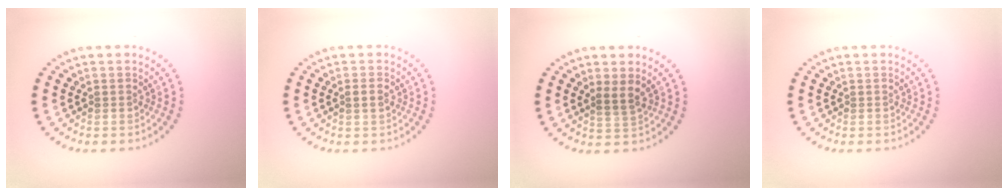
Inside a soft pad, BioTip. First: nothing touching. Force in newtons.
{"total": 1.0, "press": 1.0, "slide": 0.3}
{"total": 1.6, "press": 1.3, "slide": 0.9}
{"total": 0.0}